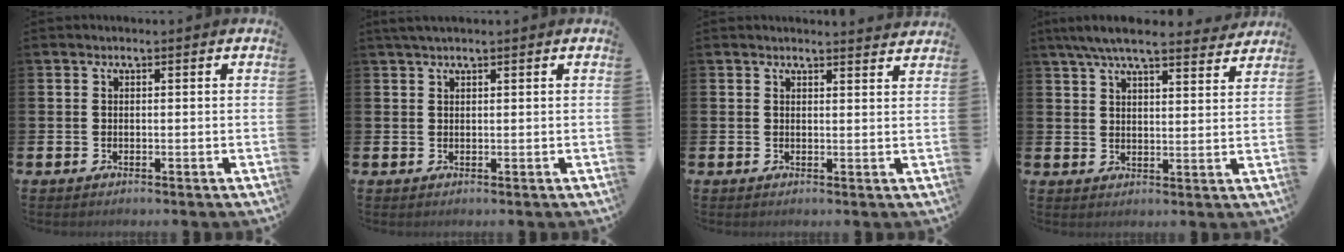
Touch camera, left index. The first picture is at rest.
{"total": 1.5, "force": [1.2, 0.1, 0.8], "torque": [-0.016, 0.003, 0.022]}
{"total": 1.9, "force": [1.9, 0.0, -0.1], "torque": [0.010, -0.017, 0.033]}
{"total": 7.2, "force": [6.6, 1.1, 2.6], "torque": [-0.063, -0.029, 0.117]}